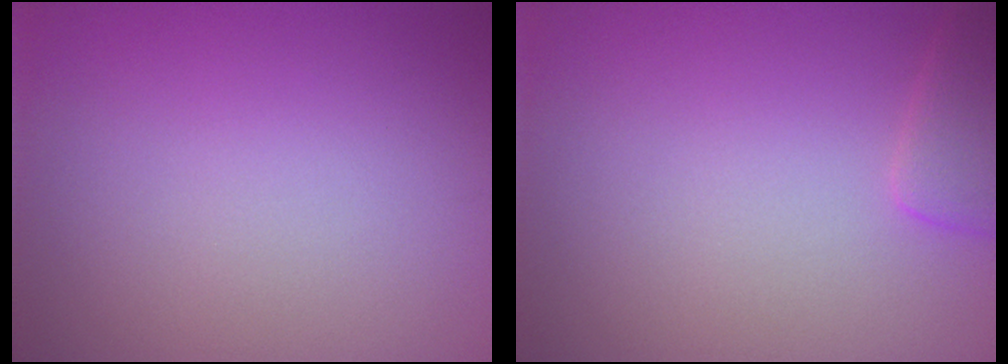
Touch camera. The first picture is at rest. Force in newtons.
{"total": 2.3, "press": 2.3, "slide": 0.2}